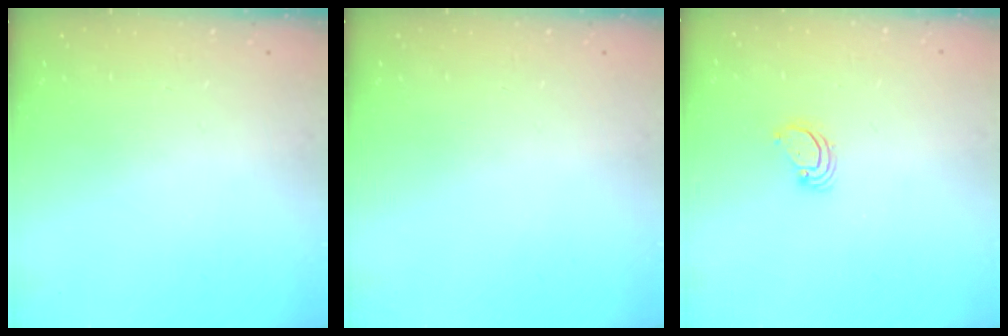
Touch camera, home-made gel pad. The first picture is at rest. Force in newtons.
{"total": 0.0}
{"total": 2.9, "press": 2.9, "slide": 0.3}